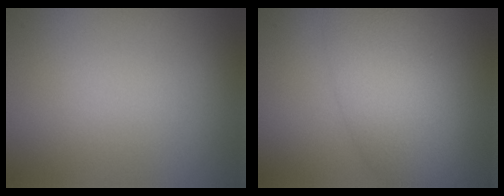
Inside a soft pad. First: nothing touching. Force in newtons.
{"total": 6.4, "press": 6.4, "slide": 0.3}